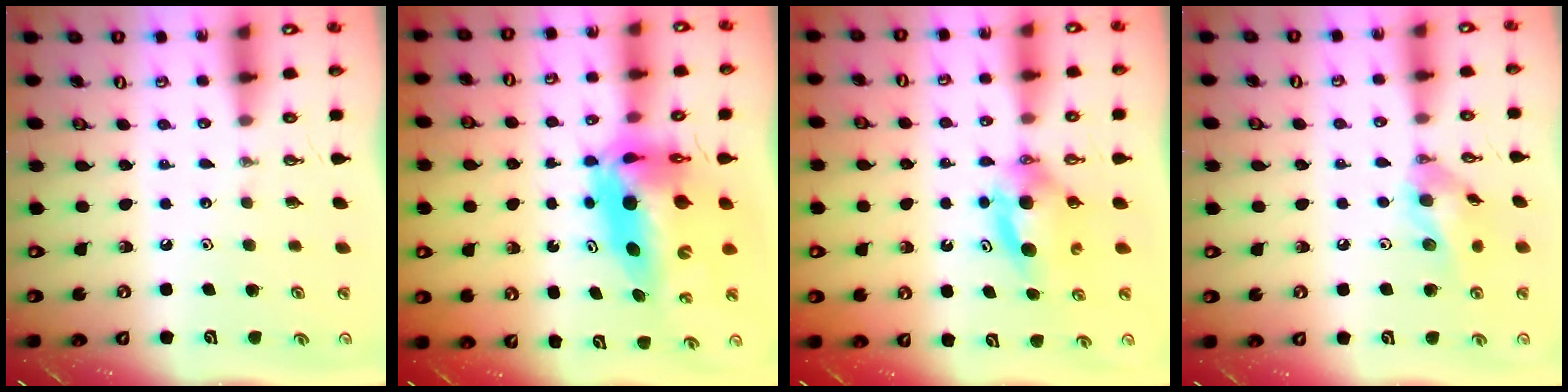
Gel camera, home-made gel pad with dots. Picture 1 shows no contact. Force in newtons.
{"total": 14.3, "press": 14.0, "slide": 2.8}
{"total": 6.6, "press": 6.2, "slide": 2.5}
{"total": 11.6, "press": 11.4, "slide": 1.9}